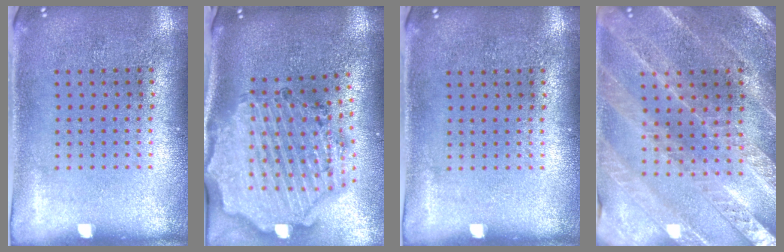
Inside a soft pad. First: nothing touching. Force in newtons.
{"total": 3.2, "press": 2.9, "slide": 1.4}
{"total": 0.0}
{"total": 2.3, "press": 2.3, "slide": 0.3}